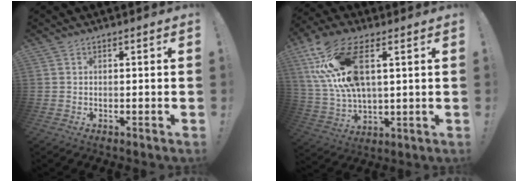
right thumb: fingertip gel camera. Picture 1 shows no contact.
{"total": 19.5, "force": [6.9, 9.5, 15.5], "torque": [-0.313, -0.015, 0.122]}